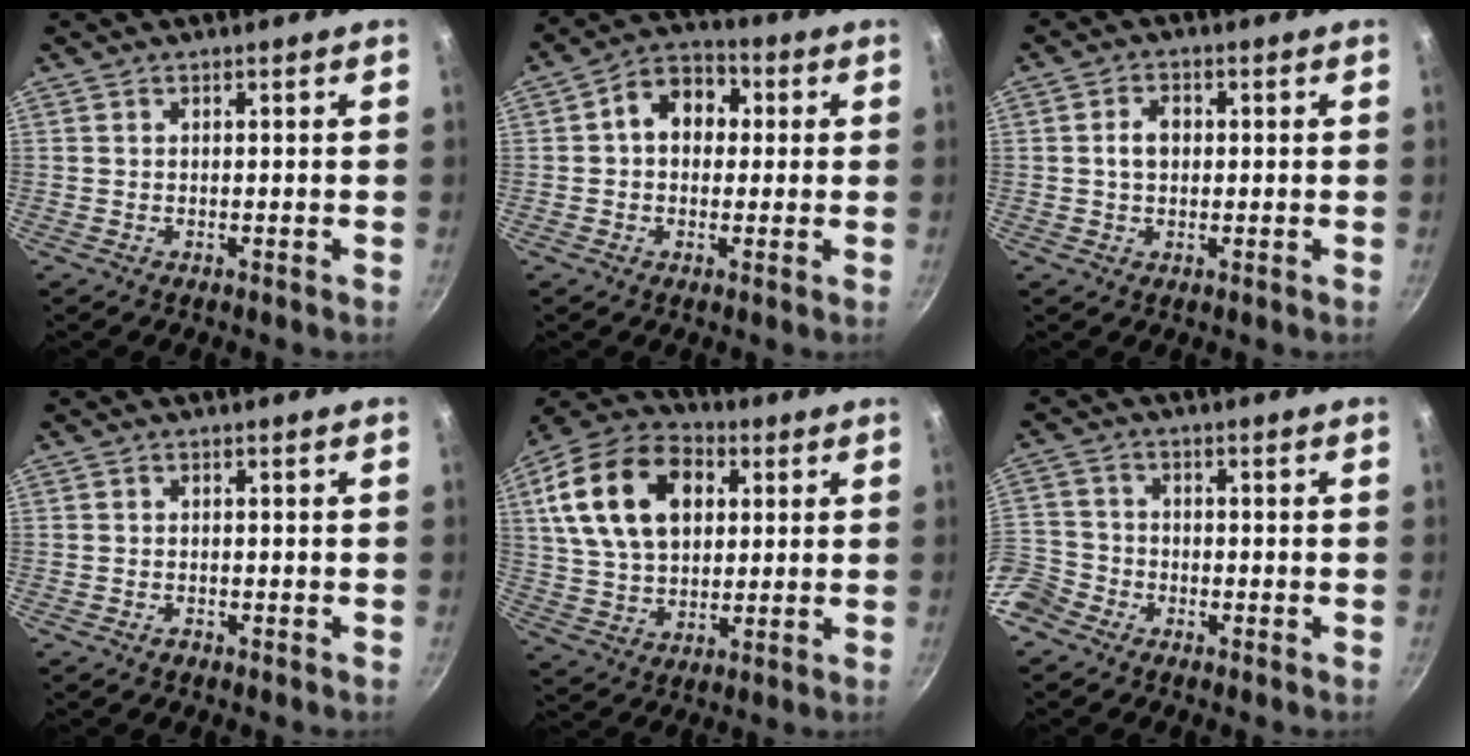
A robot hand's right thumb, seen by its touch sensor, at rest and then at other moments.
{"total": 9.3, "force": [1.4, 7.1, 5.9], "torque": [-0.050, 0.022, 0.004]}
{"total": 4.0, "force": [0.3, 2.9, 2.7], "torque": [-0.033, 0.009, 0.002]}
{"total": 0.9, "force": [-0.7, 0.6, 0.3], "torque": [-0.008, 0.008, -0.013]}
{"total": 20.4, "force": [5.6, 13.7, 14.0], "torque": [-0.233, 0.009, 0.091]}
{"total": 8.9, "force": [-4.9, 6.7, 3.1], "torque": [-0.069, 0.050, -0.112]}